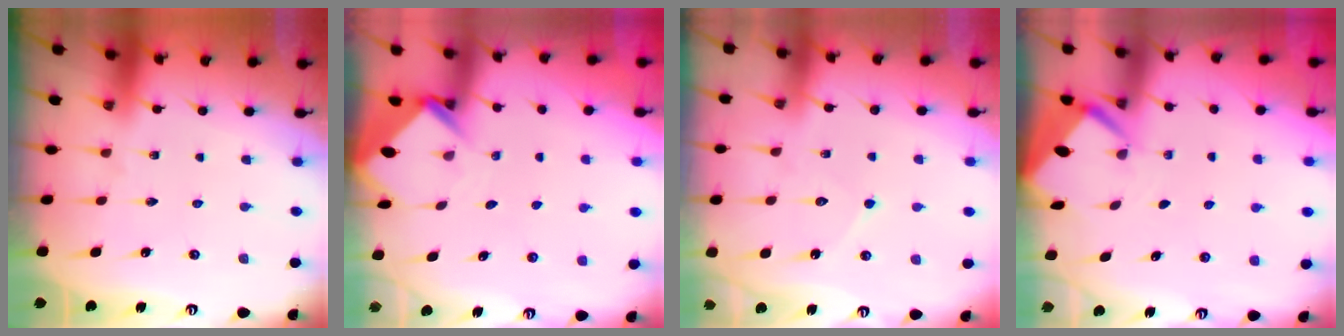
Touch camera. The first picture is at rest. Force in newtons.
{"total": 4.0, "press": 4.0, "slide": 0.2}
{"total": 6.3, "press": 6.3, "slide": 0.5}
{"total": 2.5, "press": 2.5, "slide": 0.3}